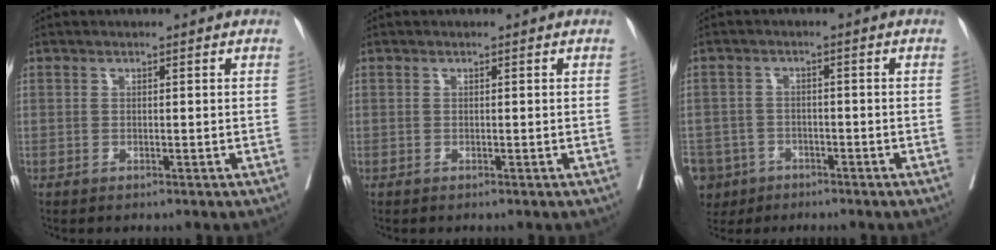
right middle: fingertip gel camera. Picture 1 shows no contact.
{"total": 0.0}
{"total": 10.5, "force": [-6.2, 8.1, 2.2], "torque": [-0.083, -0.005, -0.099]}